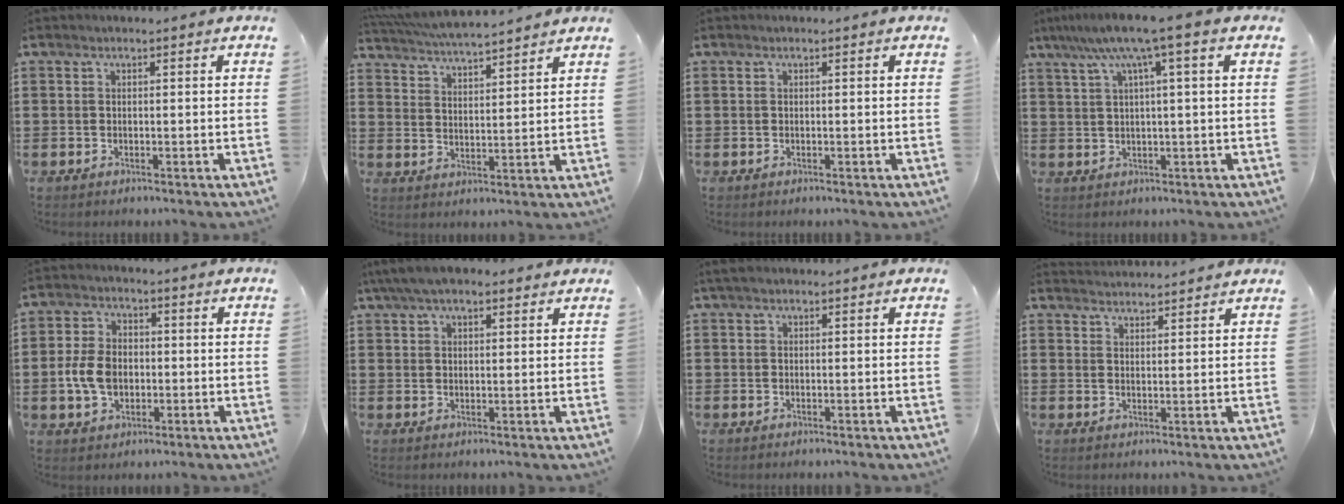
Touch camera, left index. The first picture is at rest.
{"total": 5.2, "force": [5.0, 0.0, 1.4], "torque": [-0.046, -0.027, 0.088]}
{"total": 0.0}
{"total": 7.3, "force": [3.1, -0.3, 6.6], "torque": [-0.134, -0.004, 0.049]}
{"total": 6.4, "force": [-0.9, 4.5, 4.4], "torque": [-0.112, 0.003, -0.024]}
{"total": 5.1, "force": [4.0, 1.6, 2.8], "torque": [-0.065, 0.003, 0.073]}
{"total": 0.8, "force": [0.4, 0.4, 0.6], "torque": [-0.012, 0.004, 0.008]}
{"total": 2.6, "force": [2.6, -0.2, -0.3], "torque": [-0.001, -0.009, 0.050]}